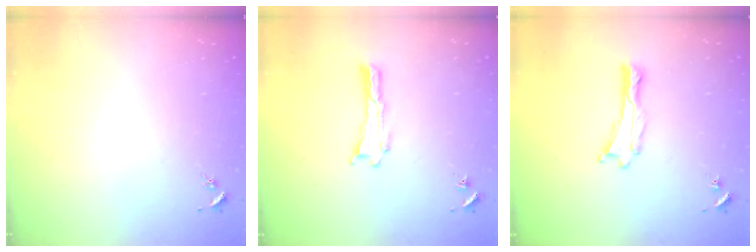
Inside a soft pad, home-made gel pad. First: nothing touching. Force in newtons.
{"total": 0.0}
{"total": 0.0}